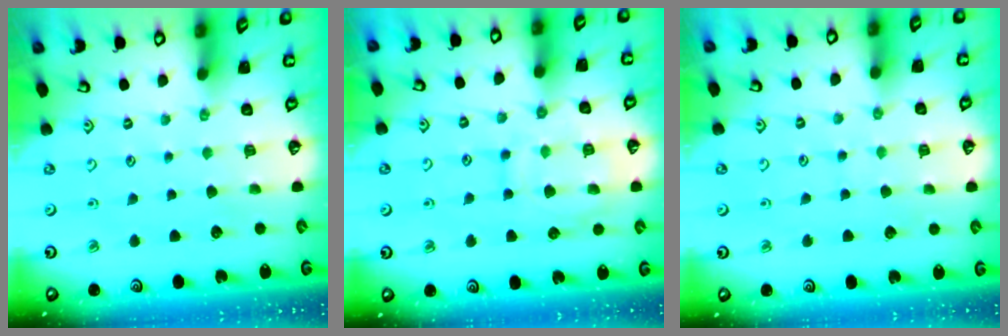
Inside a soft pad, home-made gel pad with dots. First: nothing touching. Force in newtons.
{"total": 11.9, "press": 11.9, "slide": 1.2}
{"total": 3.9, "press": 3.8, "slide": 0.4}